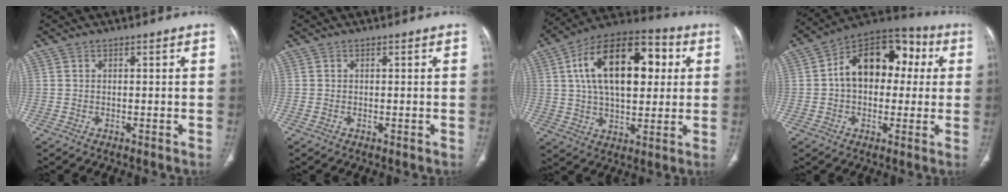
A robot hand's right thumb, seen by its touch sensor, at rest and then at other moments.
{"total": 0.0}
{"total": 22.6, "force": [5.2, 12.3, 18.3], "torque": [-0.271, 0.015, 0.074]}
{"total": 17.2, "force": [2.4, 11.6, 12.5], "torque": [-0.144, 0.041, 0.026]}